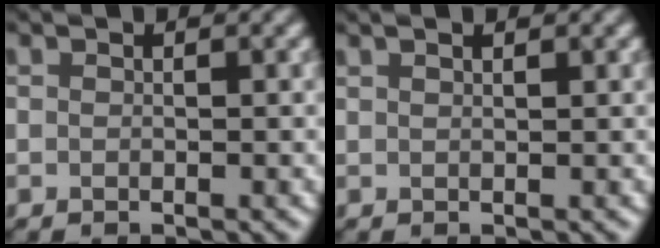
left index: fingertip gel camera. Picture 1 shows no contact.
{"total": 0.8, "force": [0.6, -0.1, 0.5], "torque": [-0.010, 0.003, 0.009]}